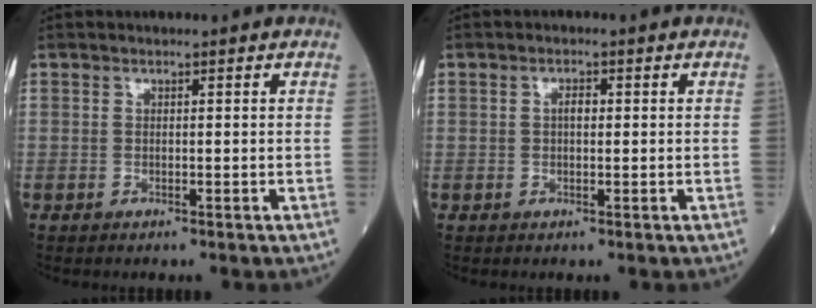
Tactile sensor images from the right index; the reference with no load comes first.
{"total": 1.5, "force": [0.2, 0.6, 1.3], "torque": [-0.026, 0.002, 0.002]}